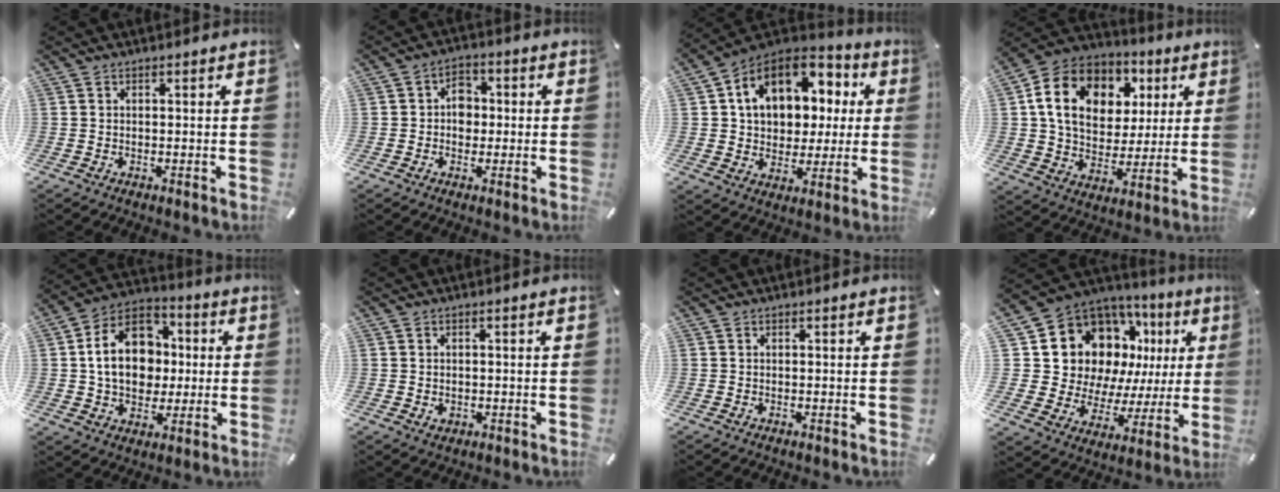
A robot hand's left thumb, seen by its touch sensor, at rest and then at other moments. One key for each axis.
{"total": 5.3, "fx": -0.3, "fy": 4.4, "fz": 2.9, "tx": -0.033, "ty": 0.004, "tz": -0.011}
{"total": 14.5, "fx": 5.0, "fy": 11.3, "fz": 7.5, "tx": -0.129, "ty": -0.019, "tz": 0.098}
{"total": 16.3, "fx": 4.9, "fy": 13.0, "fz": 8.4, "tx": -0.148, "ty": 0.000, "tz": 0.094}
{"total": 16.3, "fx": 0.6, "fy": 13.1, "fz": 9.7, "tx": -0.185, "ty": 0.014, "tz": 0.012}
{"total": 1.3, "fx": -0.1, "fy": 1.2, "fz": 0.5, "tx": -0.012, "ty": 0.005, "tz": -0.005}
{"total": 0.0}
{"total": 17.4, "fx": 8.4, "fy": 12.8, "fz": 8.4, "tx": -0.146, "ty": -0.063, "tz": 0.173}